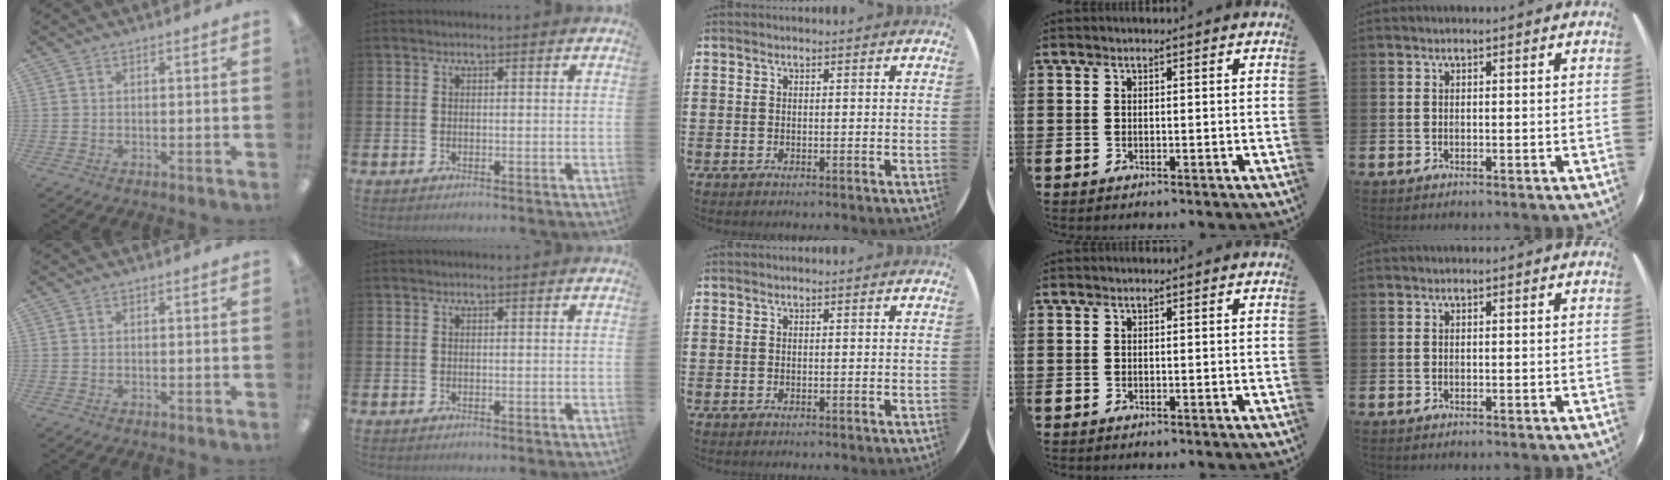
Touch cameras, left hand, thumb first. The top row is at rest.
{}